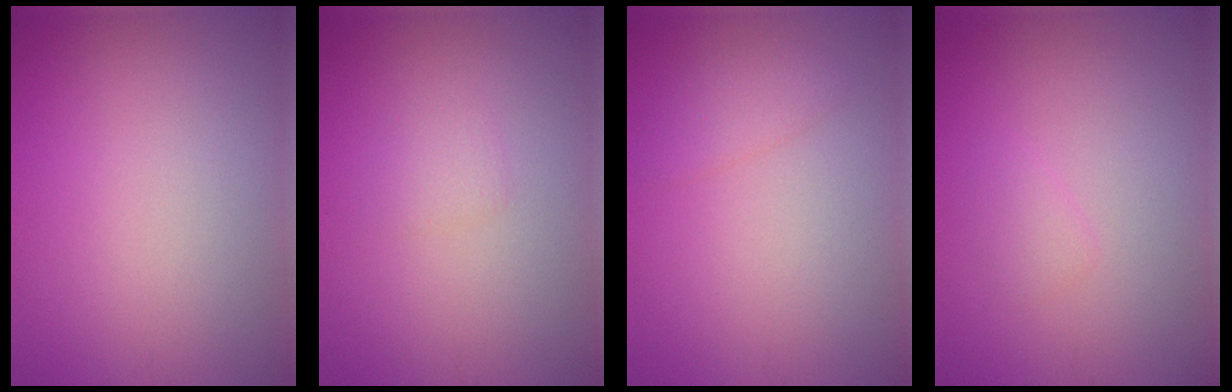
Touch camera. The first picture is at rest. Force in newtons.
{"total": 1.0, "press": 1.0, "slide": 0.1}
{"total": 1.5, "press": 1.5, "slide": 0.2}
{"total": 0.9, "press": 0.9, "slide": 0.1}